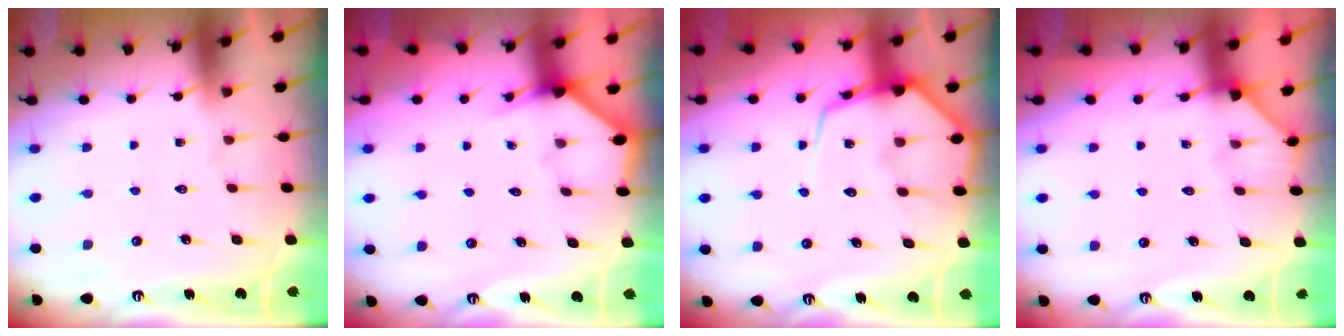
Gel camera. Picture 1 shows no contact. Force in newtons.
{"total": 3.0, "press": 3.0, "slide": 0.2}
{"total": 10.0, "press": 10.0, "slide": 1.1}
{"total": 2.0, "press": 2.0, "slide": 0.1}